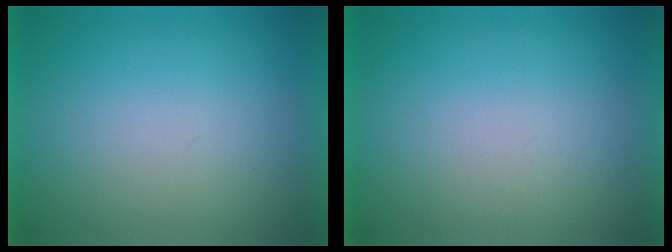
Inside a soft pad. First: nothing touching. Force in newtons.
{"total": 1.0}